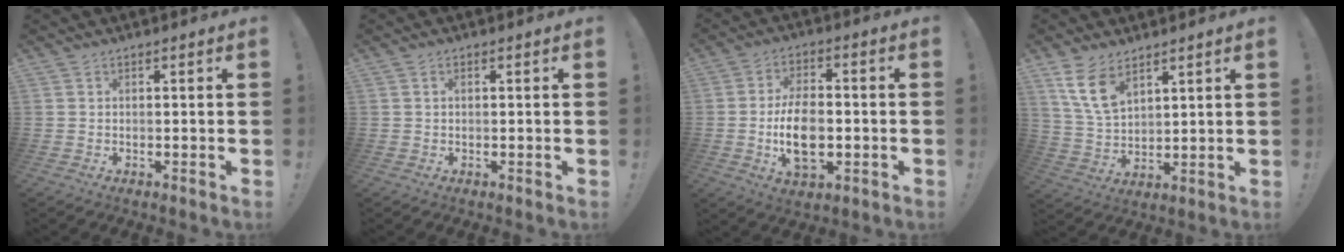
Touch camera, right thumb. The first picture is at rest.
{"total": 0.9, "force": [0.1, 0.5, 0.7], "torque": [-0.019, 0.004, 0.002]}
{"total": 12.7, "force": [-1.9, 7.8, 9.8], "torque": [-0.167, 0.000, -0.035]}
{"total": 10.2, "force": [6.4, 5.3, 5.9], "torque": [-0.109, -0.023, 0.127]}